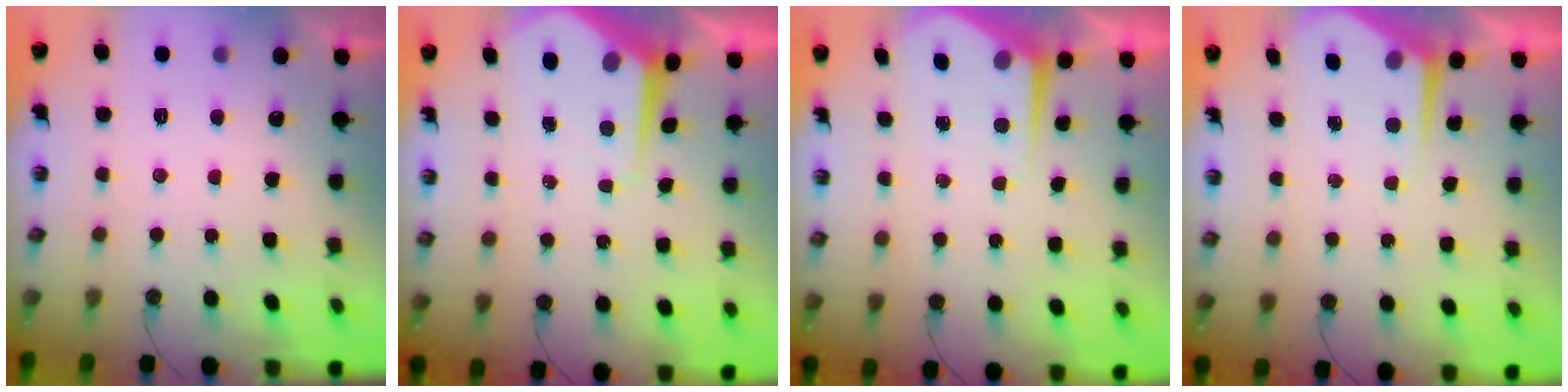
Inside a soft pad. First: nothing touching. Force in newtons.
{"total": 8.3, "press": 8.3, "slide": 0.4}
{"total": 6.7, "press": 6.7, "slide": 0.2}
{"total": 4.9, "press": 4.8, "slide": 0.7}